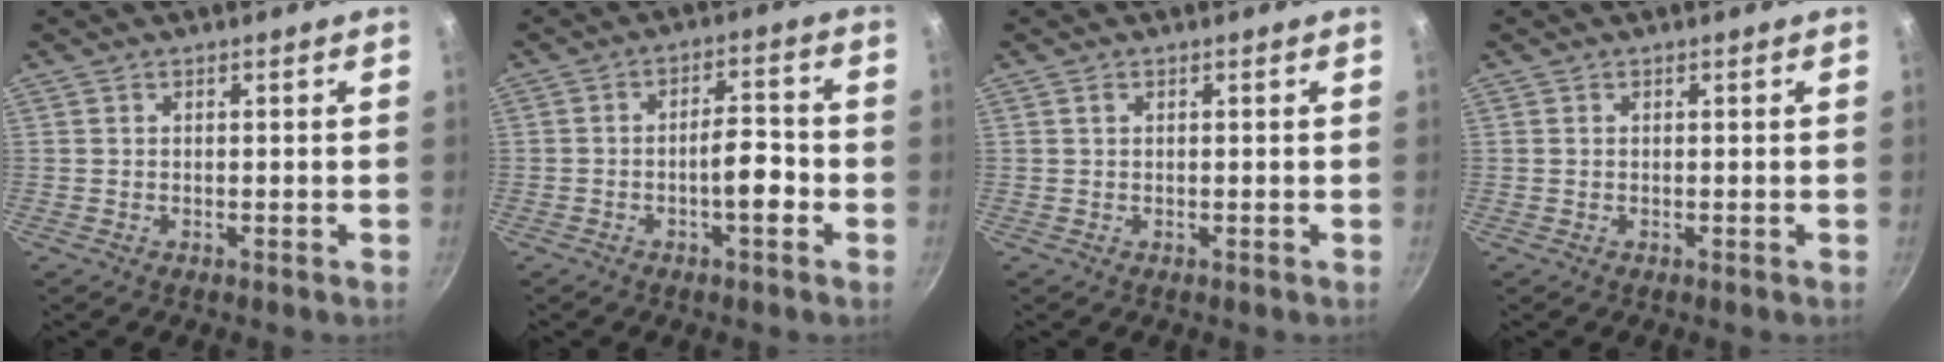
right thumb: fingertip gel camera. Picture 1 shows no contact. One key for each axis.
{"total": 6.1, "fx": -2.2, "fy": 2.2, "fz": 5.3, "tx": -0.066, "ty": 0.029, "tz": -0.037}
{"total": 0.5, "fx": 0.3, "fy": 0.3, "fz": 0.3, "tx": -0.006, "ty": 0.002, "tz": 0.005}
{"total": 0.0}